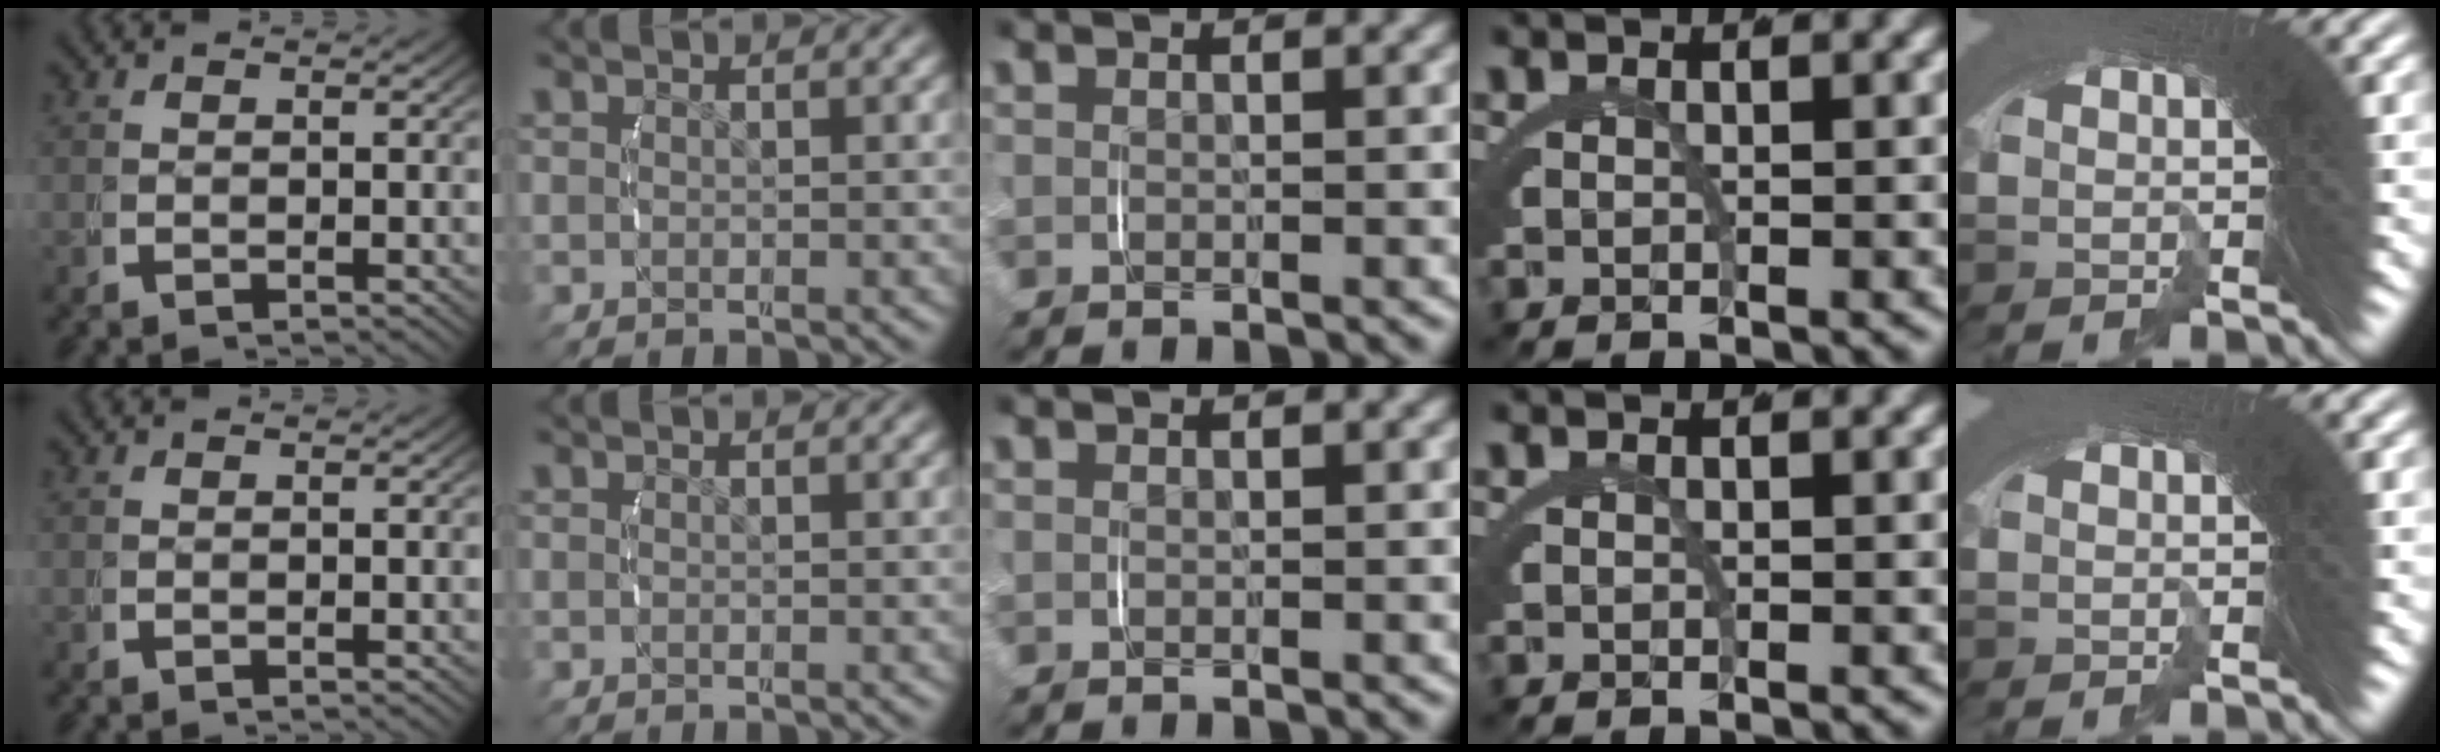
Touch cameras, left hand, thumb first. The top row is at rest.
{}